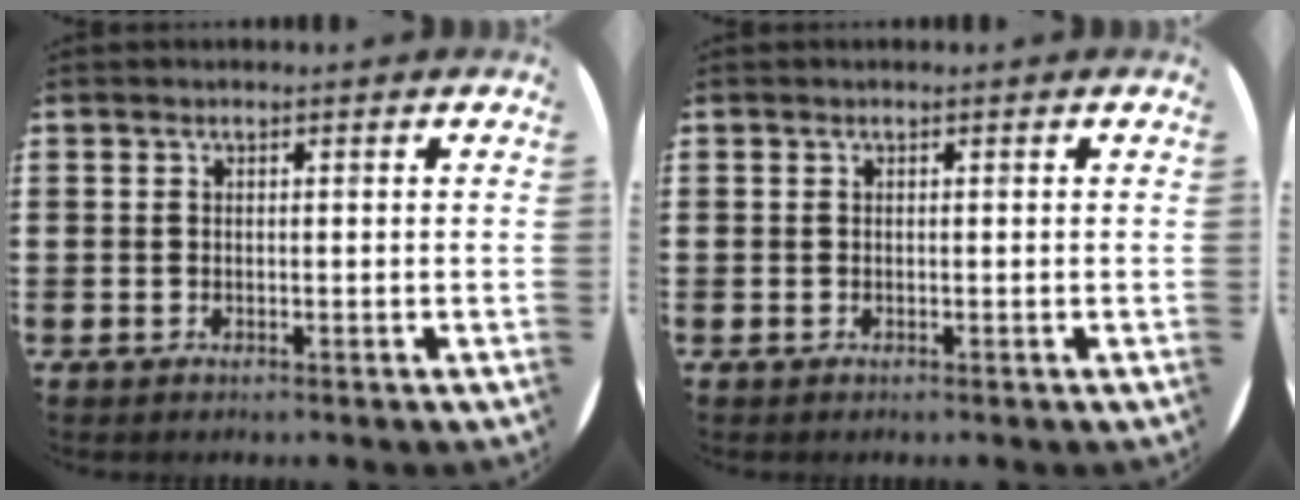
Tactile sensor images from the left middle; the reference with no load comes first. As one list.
[{"total": 0.0}]